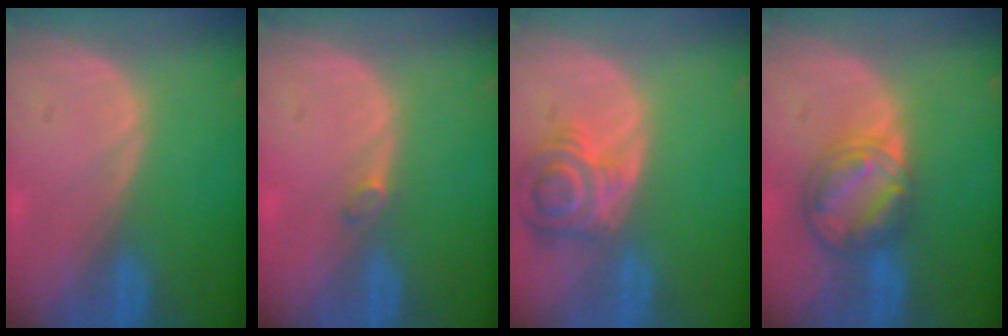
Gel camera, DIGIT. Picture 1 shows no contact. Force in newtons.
{"total": 1.2, "press": 1.2, "slide": 0.2}
{"total": 6.7, "press": 6.5, "slide": 1.6}
{"total": 8.0, "press": 6.8, "slide": 4.2}